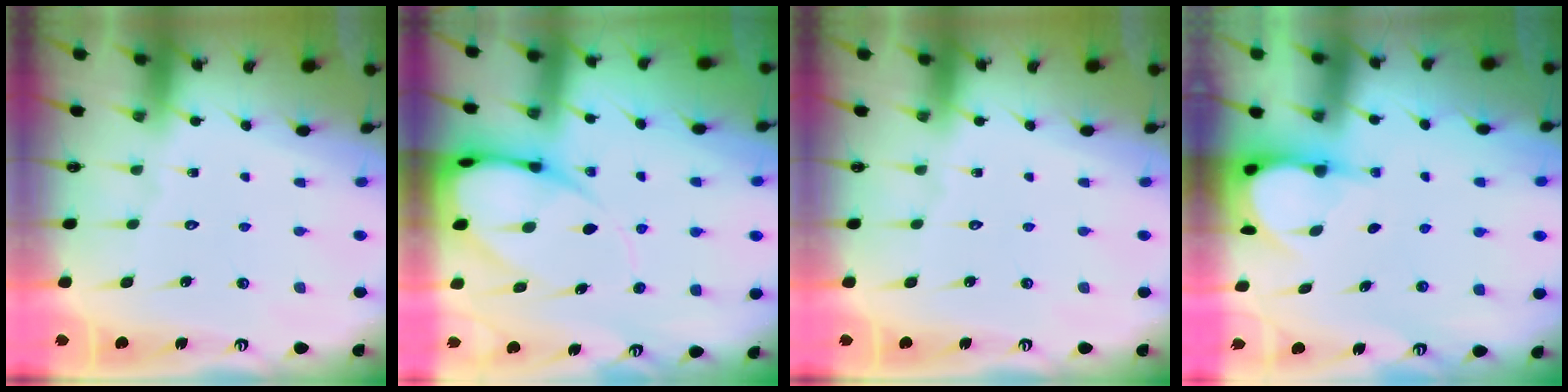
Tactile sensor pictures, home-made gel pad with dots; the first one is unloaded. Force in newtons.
{"total": 10.9, "press": 10.8, "slide": 1.2}
{"total": 0.0}
{"total": 4.0, "press": 4.0, "slide": 0.3}